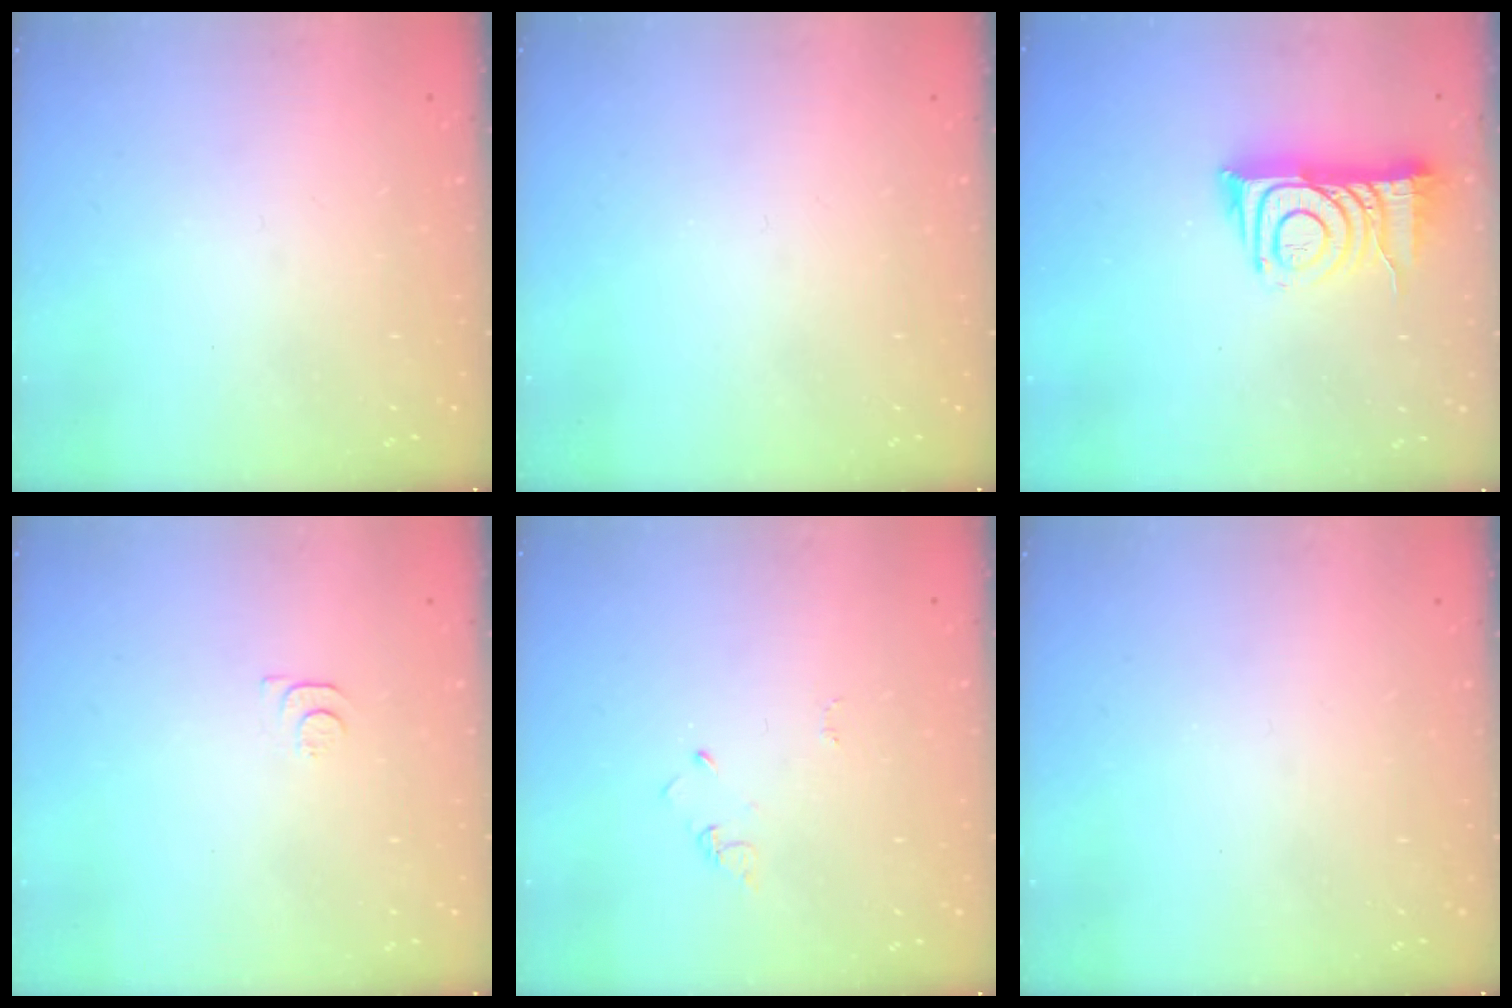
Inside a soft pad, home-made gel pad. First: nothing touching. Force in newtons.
{"total": 0.0}
{"total": 11.4, "press": 11.3, "slide": 1.0}
{"total": 7.2, "press": 7.1, "slide": 0.8}
{"total": 2.9, "press": 2.9, "slide": 0.3}
{"total": 0.0}